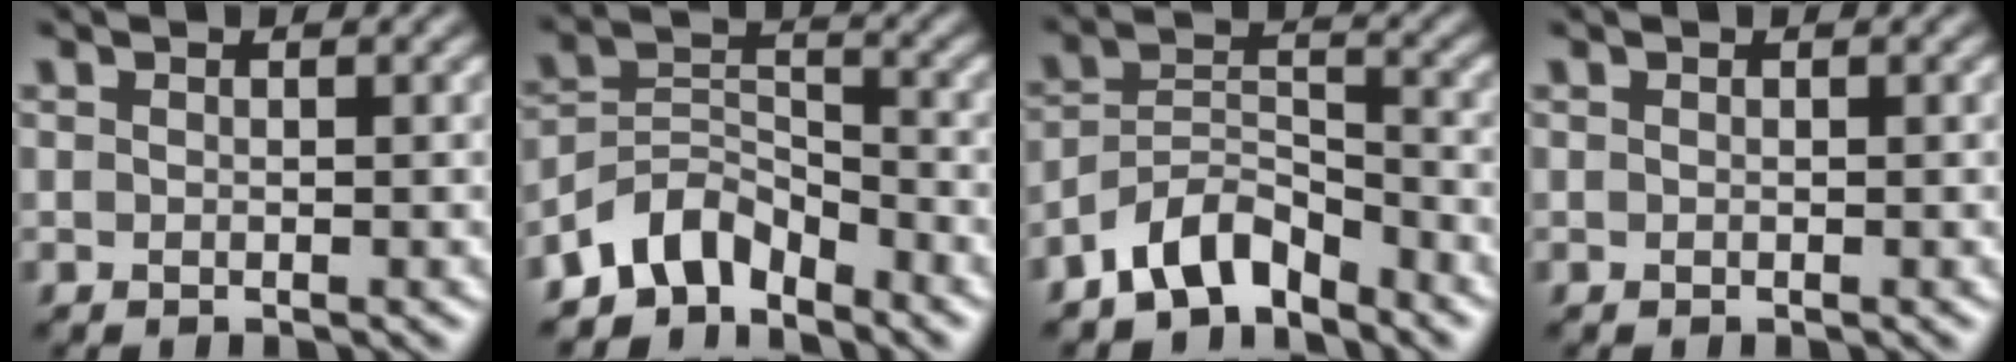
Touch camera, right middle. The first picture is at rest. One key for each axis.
{"total": 4.8, "fx": -3.8, "fy": 2.4, "fz": 1.7, "tx": -0.019, "ty": 0.006, "tz": -0.084}
{"total": 5.3, "fx": -4.0, "fy": 2.4, "fz": 2.4, "tx": -0.036, "ty": 0.007, "tz": -0.083}
{"total": 0.0}